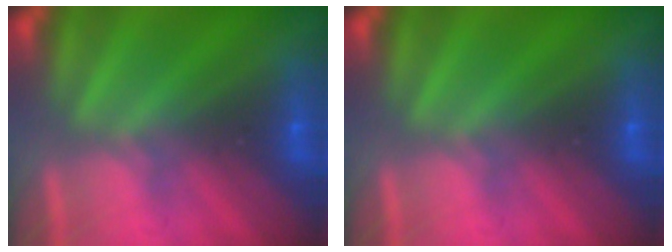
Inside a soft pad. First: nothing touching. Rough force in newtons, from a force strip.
{"total": 0.0}